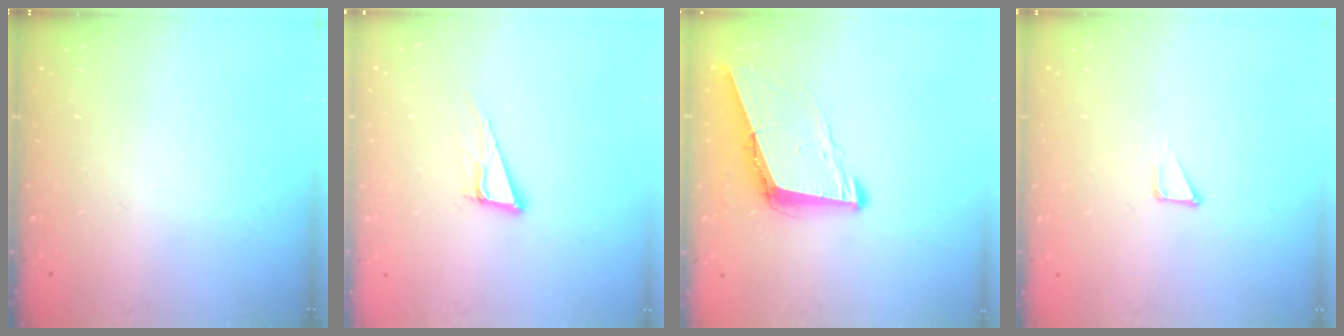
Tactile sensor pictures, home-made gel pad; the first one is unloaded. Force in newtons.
{"total": 11.3, "press": 10.9, "slide": 3.3}
{"total": 8.6, "press": 7.8, "slide": 3.6}
{"total": 1.2, "press": 1.2, "slide": 0.0}